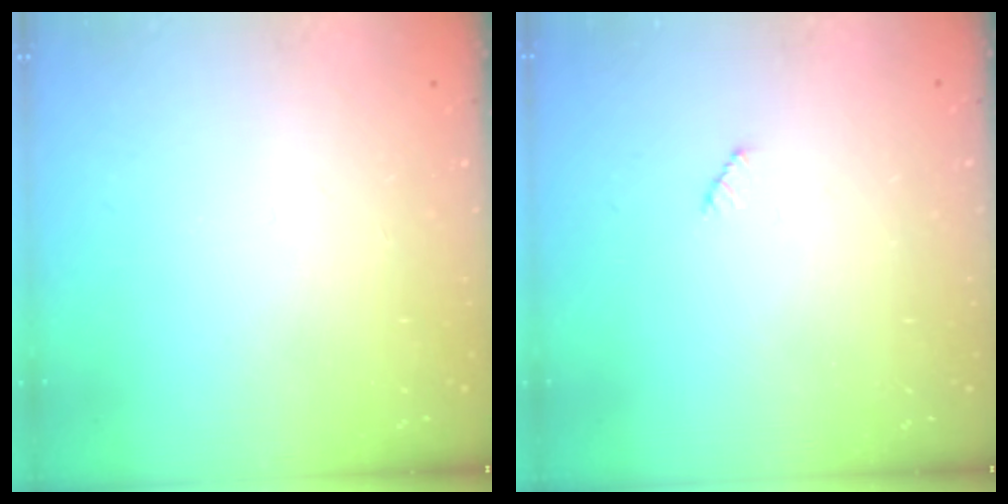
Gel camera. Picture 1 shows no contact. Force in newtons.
{"total": 2.5, "press": 2.5, "slide": 0.3}